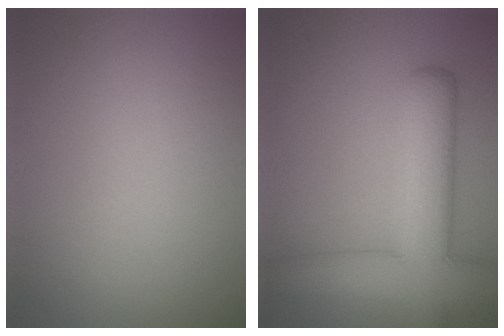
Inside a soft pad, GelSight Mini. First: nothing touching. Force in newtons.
{"total": 8.6, "press": 8.6, "slide": 0.5}